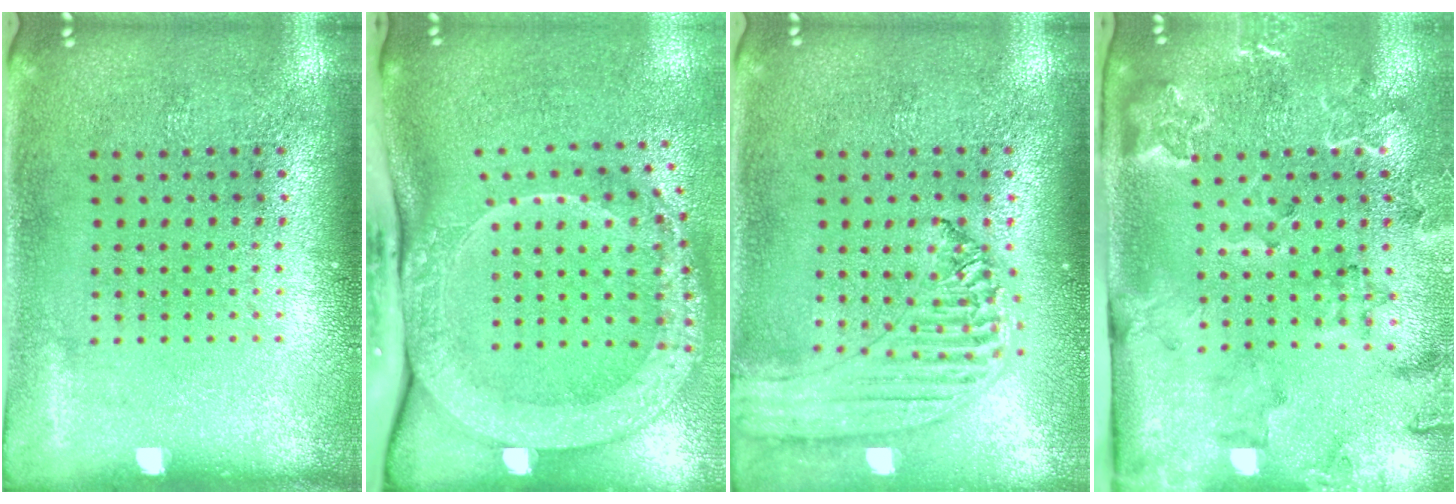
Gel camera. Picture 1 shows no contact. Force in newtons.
{"total": 3.3, "press": 2.3, "slide": 2.3}
{"total": 1.3, "press": 1.2, "slide": 0.2}
{"total": 2.3, "press": 2.3, "slide": 0.2}